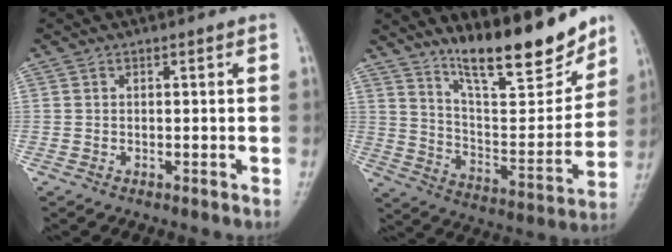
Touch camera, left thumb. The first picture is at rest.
{"total": 17.9, "force": [13.6, 4.8, 10.6], "torque": [-0.127, -0.084, 0.231]}